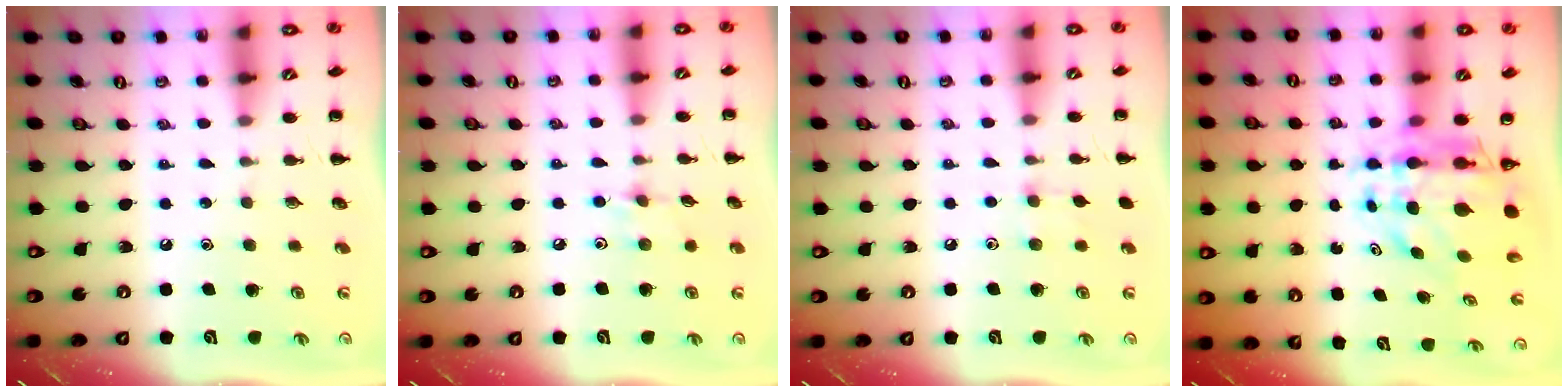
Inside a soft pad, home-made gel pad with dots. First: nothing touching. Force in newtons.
{"total": 4.9, "press": 4.7, "slide": 1.4}
{"total": 5.8, "press": 5.5, "slide": 1.9}
{"total": 9.2, "press": 8.7, "slide": 3.0}